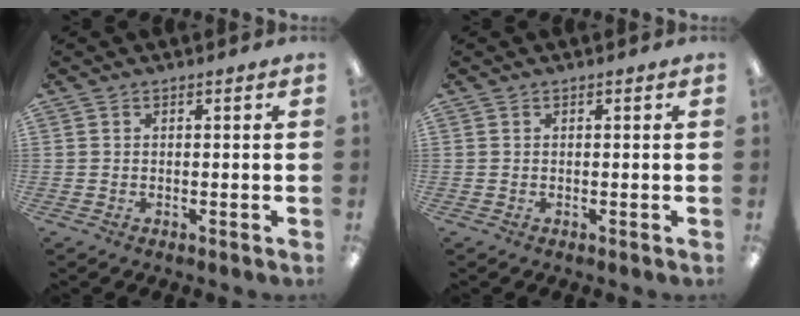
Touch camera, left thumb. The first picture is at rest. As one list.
[{"total": 0.0}]